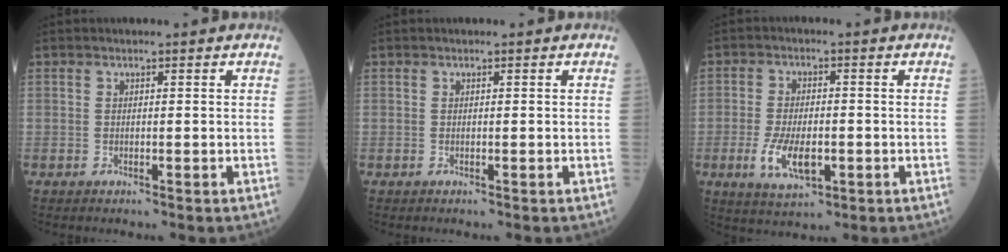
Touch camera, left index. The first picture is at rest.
{"total": 0.0}
{"total": 7.1, "force": [-2.2, 3.1, 6.1], "torque": [-0.121, -0.009, -0.032]}